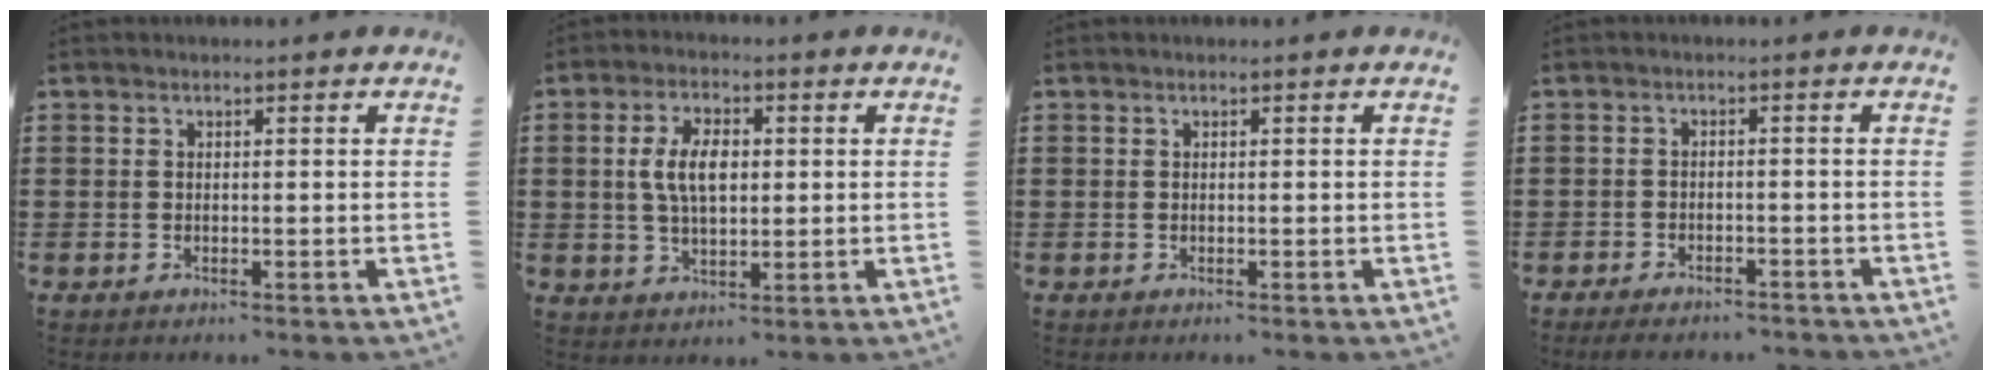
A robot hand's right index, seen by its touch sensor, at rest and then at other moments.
{"total": 6.6, "force": [0.7, 3.4, 5.6], "torque": [-0.113, 0.008, 0.006]}
{"total": 0.0}
{"total": 2.5, "force": [-2.4, 0.4, 0.4], "torque": [-0.017, -0.001, -0.052]}